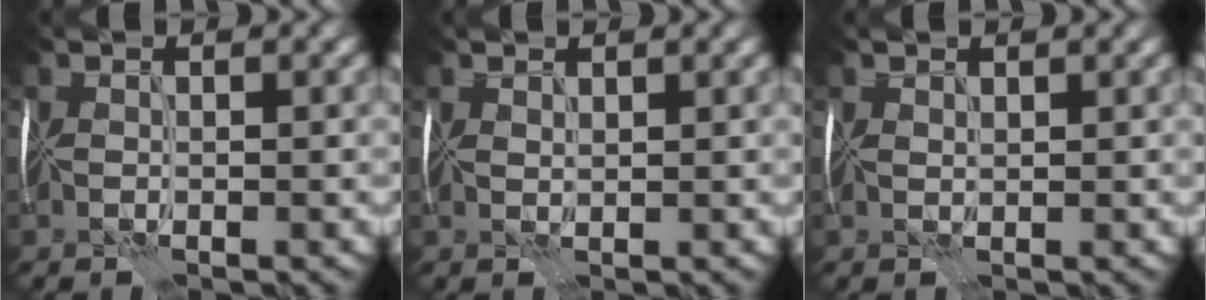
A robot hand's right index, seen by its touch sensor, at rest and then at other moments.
{"total": 0.9, "force": [0.9, 0.2, 0.0], "torque": [-0.003, 0.004, 0.016]}
{"total": 0.9, "force": [0.8, 0.3, 0.1], "torque": [-0.003, 0.004, 0.012]}